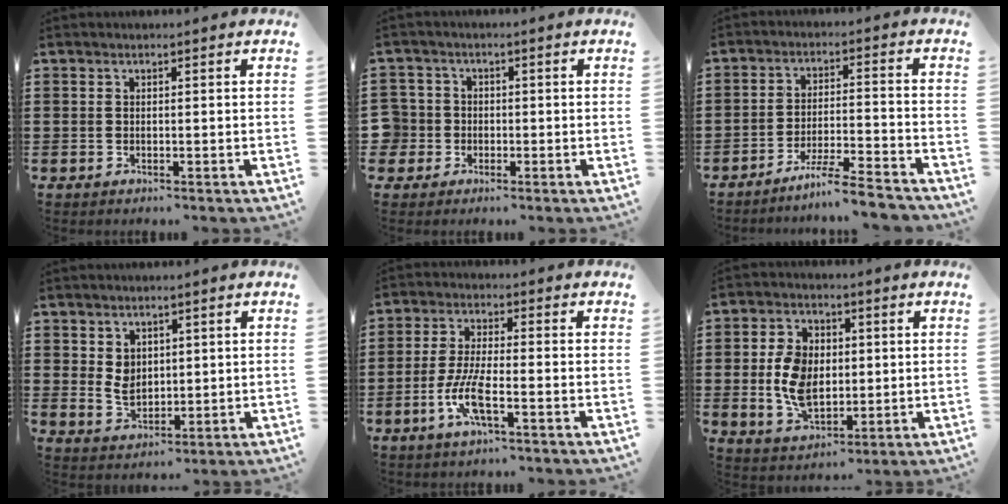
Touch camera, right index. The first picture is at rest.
{"total": 3.4, "force": [-0.7, 3.3, 0.3], "torque": [-0.037, 0.004, -0.022]}
{"total": 6.1, "force": [-5.5, -0.5, 2.7], "torque": [-0.051, -0.011, -0.105]}
{"total": 3.5, "force": [1.3, 2.8, 1.7], "torque": [-0.035, 0.006, 0.022]}
{"total": 6.5, "force": [-2.7, 1.5, 5.7], "torque": [-0.128, -0.012, -0.055]}
{"total": 8.2, "force": [-0.1, 5.7, 5.9], "torque": [-0.146, 0.009, -0.007]}